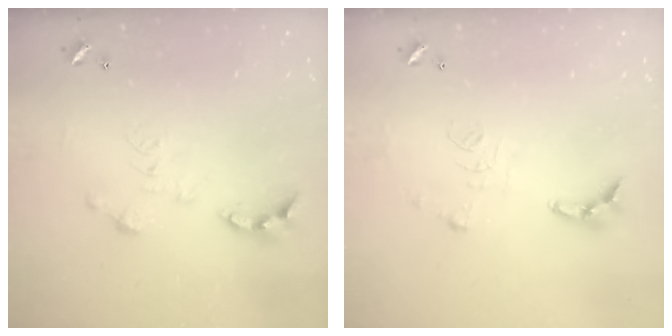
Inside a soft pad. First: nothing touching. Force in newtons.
{"total": 9.3, "press": 9.3, "slide": 0.8}